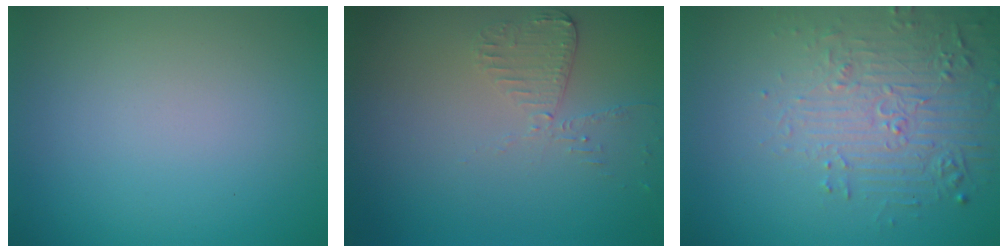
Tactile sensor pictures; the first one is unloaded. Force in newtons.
{"total": 2.0, "press": 2.0, "slide": 0.3}
{"total": 5.4, "press": 3.8, "slide": 3.8}